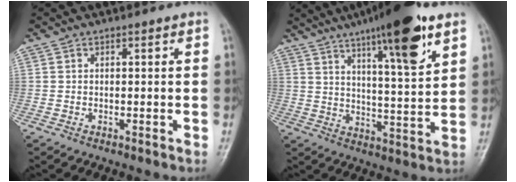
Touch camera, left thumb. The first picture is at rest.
{"total": 17.6, "force": [10.2, 3.2, 14.0], "torque": [-0.201, -0.041, 0.160]}